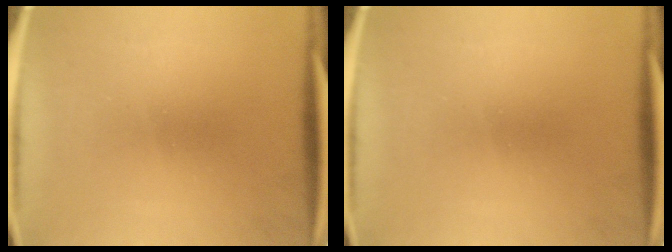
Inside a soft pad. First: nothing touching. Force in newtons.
{"total": 0.0}